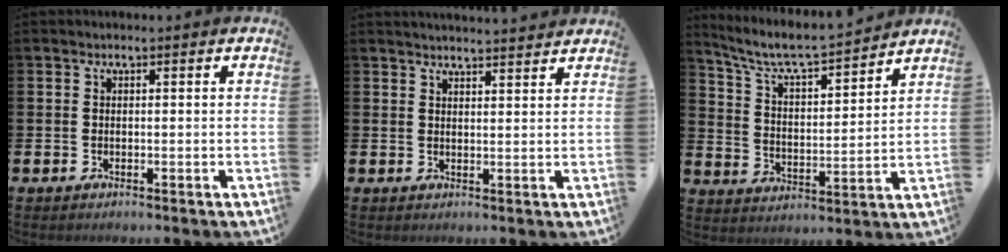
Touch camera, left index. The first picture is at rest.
{"total": 2.8, "force": [2.8, -0.2, -0.1], "torque": [-0.003, -0.016, 0.051]}
{"total": 7.2, "force": [6.8, 0.6, 2.3], "torque": [-0.076, -0.054, 0.115]}